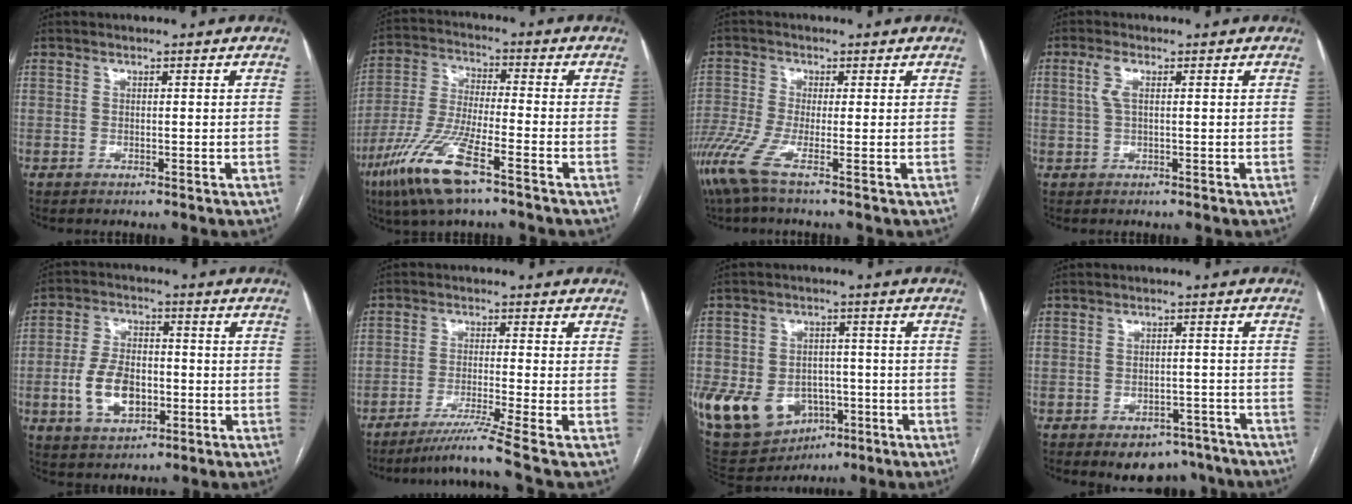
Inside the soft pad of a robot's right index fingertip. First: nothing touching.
{"total": 12.2, "force": [-7.0, 1.2, 9.9], "torque": [-0.216, -0.025, -0.138]}
{"total": 5.8, "force": [-3.6, -0.4, 4.5], "torque": [-0.113, -0.020, -0.079]}
{"total": 2.7, "force": [0.8, 0.9, 2.5], "torque": [-0.063, 0.012, 0.020]}
{"total": 9.1, "force": [-2.2, 5.4, 7.0], "torque": [-0.145, 0.010, -0.034]}
{"total": 7.2, "force": [-5.6, -3.3, 3.2], "torque": [-0.052, -0.029, -0.098]}
{"total": 15.5, "force": [-5.1, 11.7, 8.7], "torque": [-0.186, 0.010, -0.063]}
{"total": 9.2, "force": [-7.3, 4.9, 2.8], "torque": [-0.013, 0.014, -0.086]}